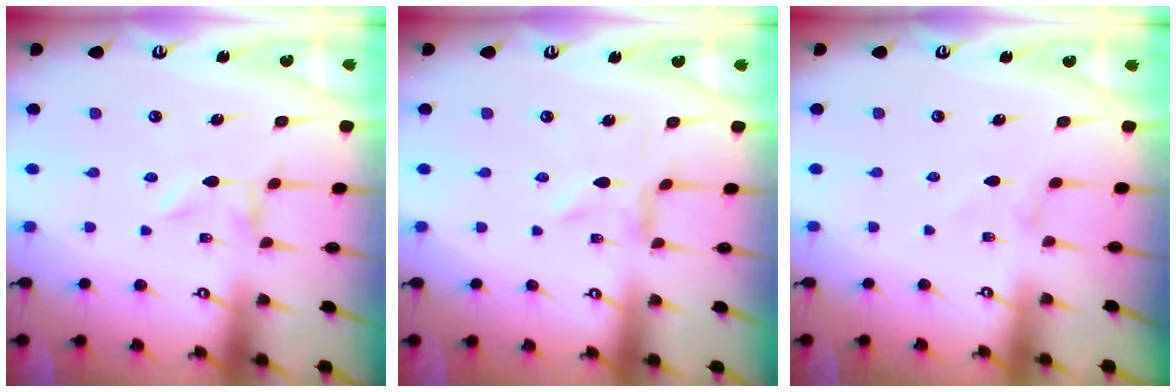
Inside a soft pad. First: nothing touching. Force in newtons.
{"total": 1.6, "press": 1.6, "slide": 0.2}
{"total": 0.9, "press": 0.9, "slide": 0.3}